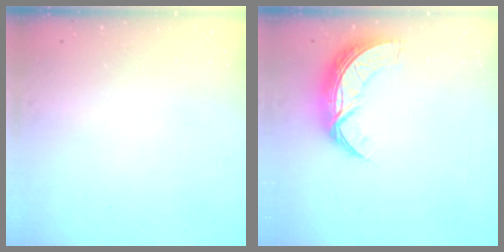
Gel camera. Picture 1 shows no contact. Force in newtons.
{"total": 8.8, "press": 8.7, "slide": 1.0}